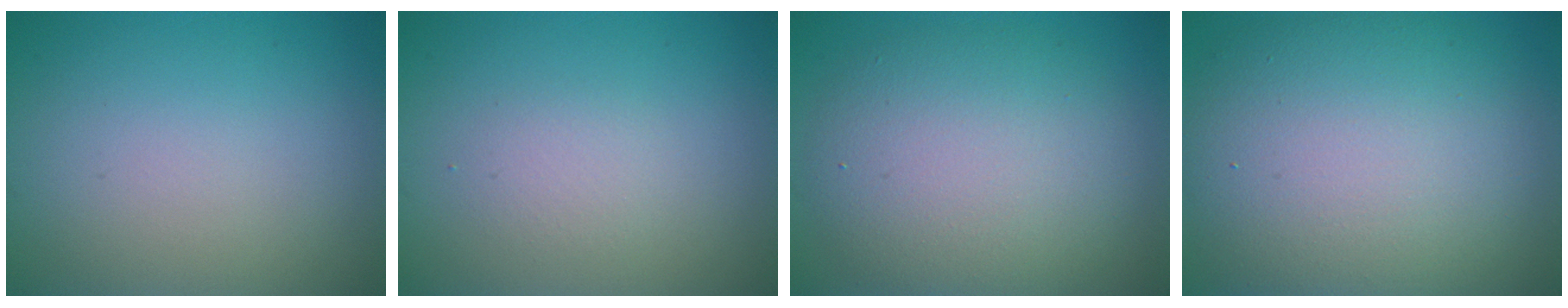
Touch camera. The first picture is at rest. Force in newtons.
{"total": 1.4, "press": 1.4, "slide": 0.0}
{"total": 7.7, "press": 7.7, "slide": 0.5}
{"total": 12.6, "press": 12.5, "slide": 0.5}